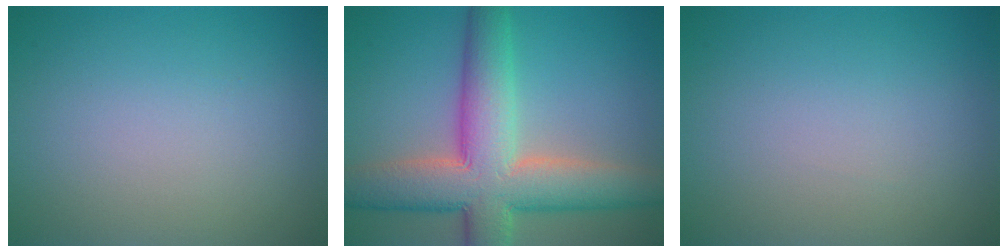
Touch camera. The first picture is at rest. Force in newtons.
{"total": 10.3, "press": 10.2, "slide": 0.6}
{"total": 0.0}